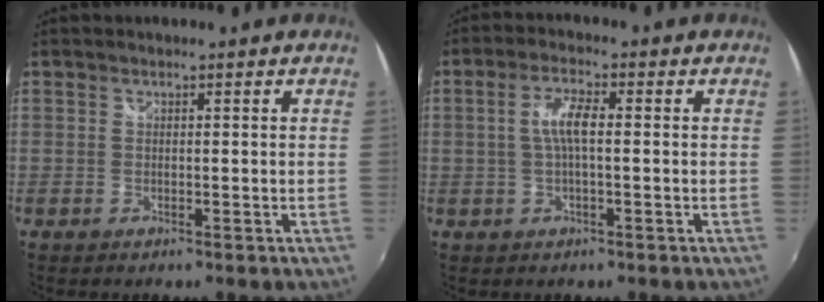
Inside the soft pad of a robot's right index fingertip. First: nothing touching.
{"total": 4.7, "force": [0.0, 1.0, 4.6], "torque": [-0.089, 0.007, 0.002]}